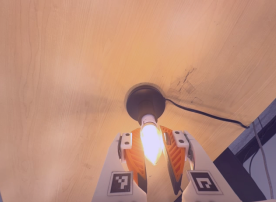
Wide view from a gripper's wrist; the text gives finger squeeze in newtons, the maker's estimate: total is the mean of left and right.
{"total": 15.1, "left": 14.2, "right": 16.0}